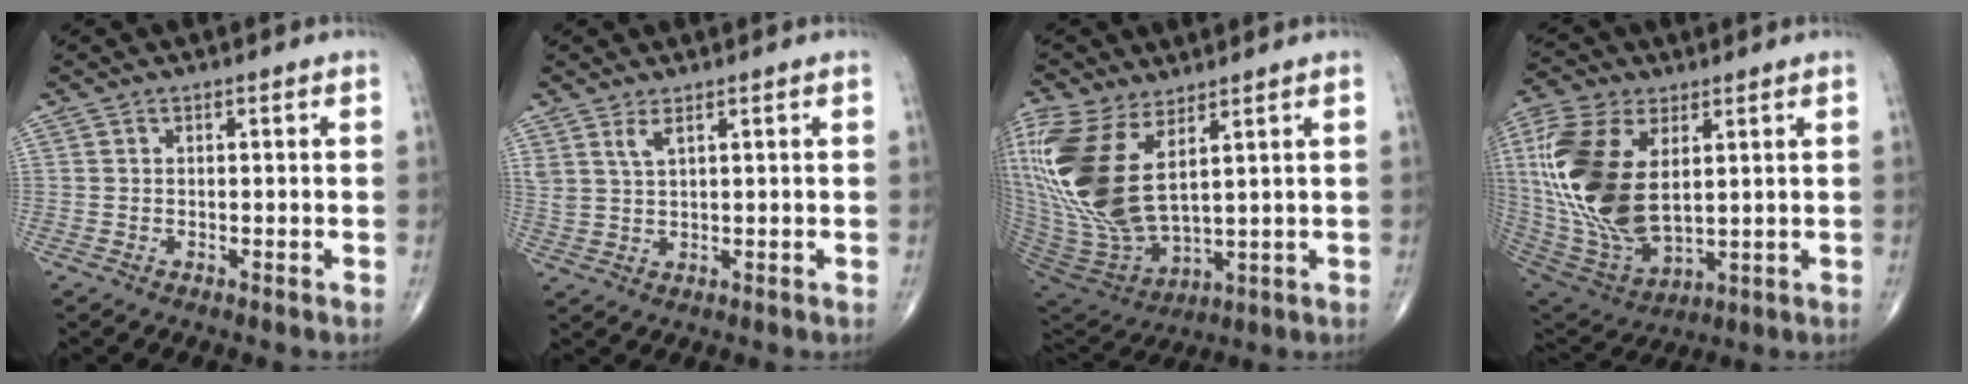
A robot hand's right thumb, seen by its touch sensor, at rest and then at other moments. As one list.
[{"total": 2.9, "force": [1.9, 0.7, 2.1], "torque": [-0.047, -0.010, 0.044]}, {"total": 19.9, "force": [7.1, 9.2, 16.2], "torque": [-0.370, -0.036, 0.152]}, {"total": 21.9, "force": [4.3, 12.0, 17.8], "torque": [-0.387, -0.026, 0.088]}]